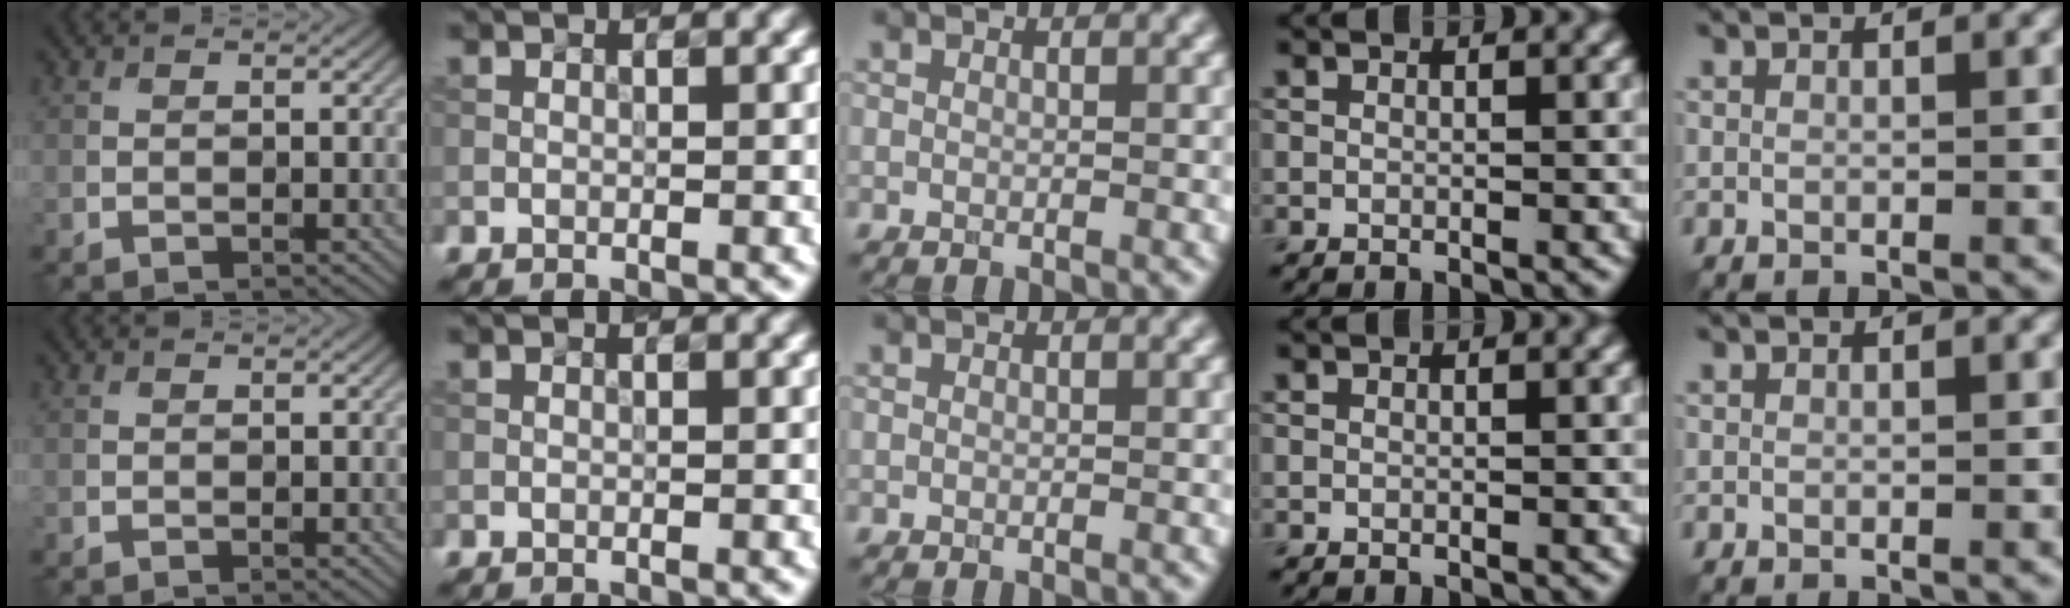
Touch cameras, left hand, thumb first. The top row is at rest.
{}